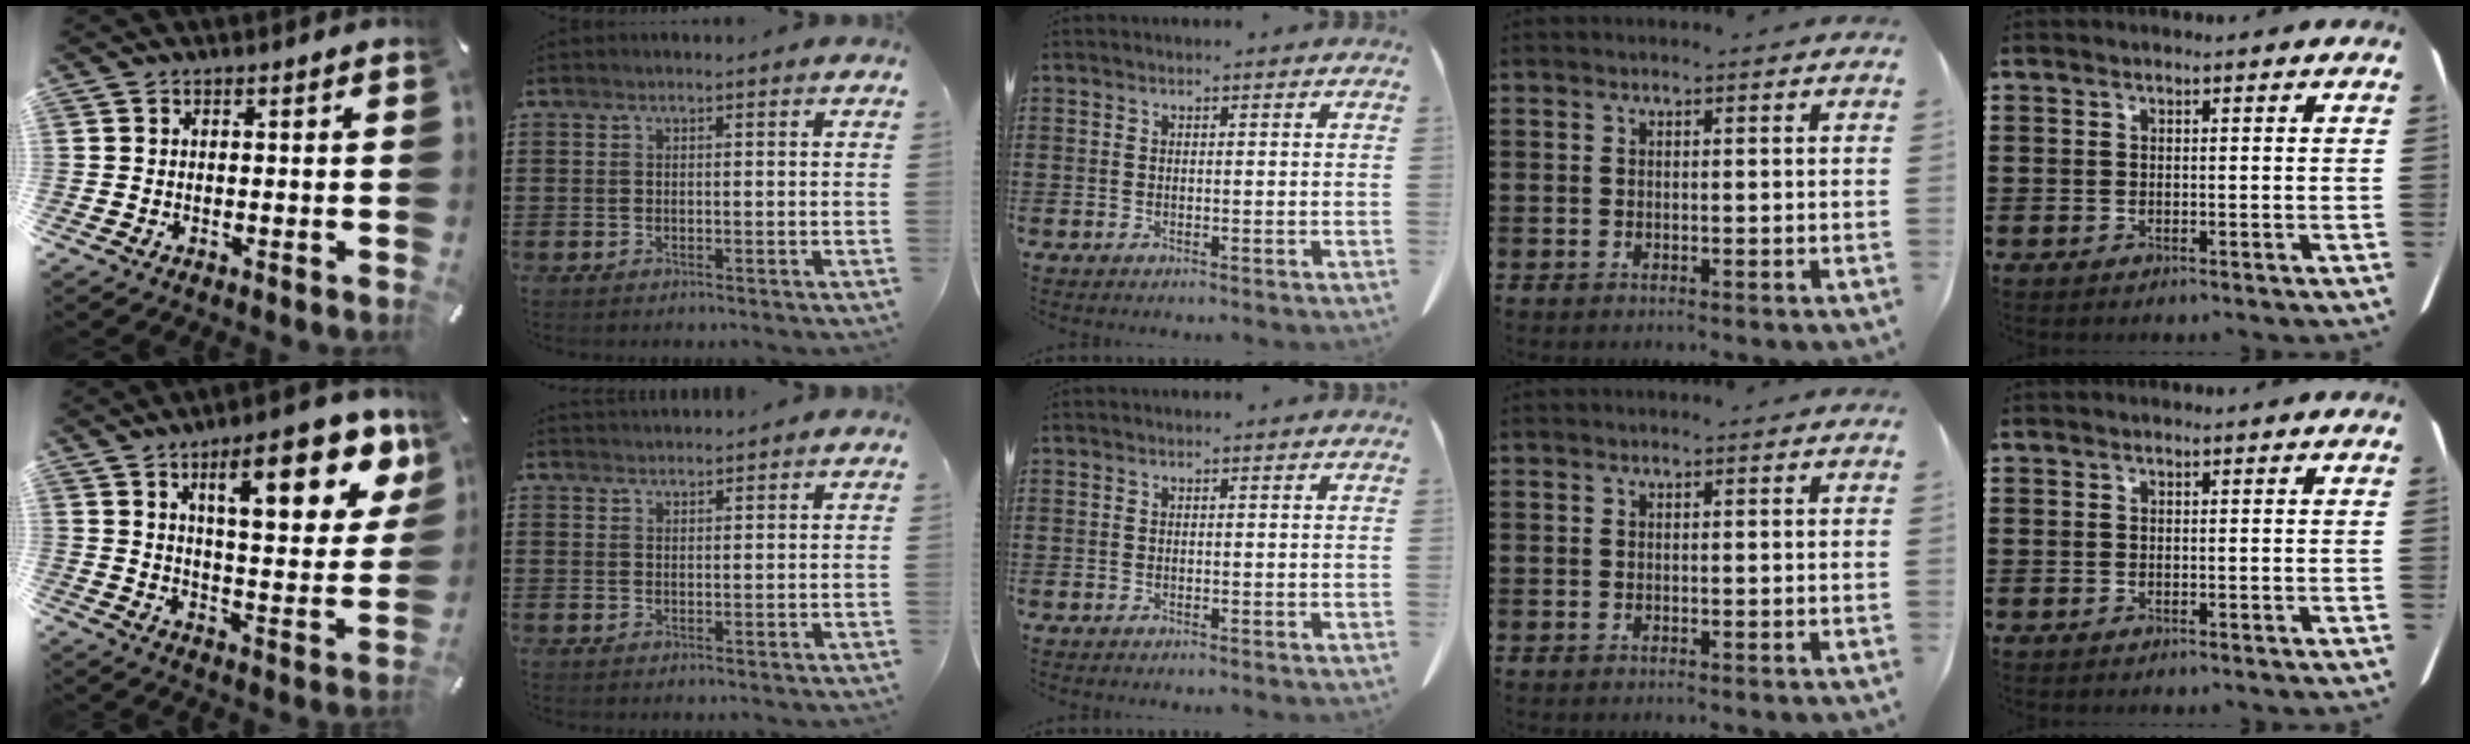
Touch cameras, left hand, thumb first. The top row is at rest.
{"thumb": {"total": 18.4, "force": [10.2, 6.3, 13.9], "torque": [-0.198, -0.049, 0.157]}, "index": {"total": 1.4, "force": [1.4, 0.0, 0.0], "torque": [-0.003, 0.000, 0.028]}}